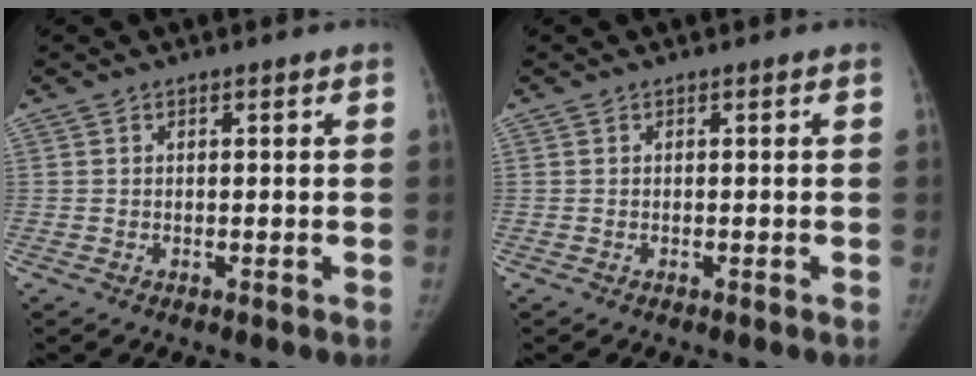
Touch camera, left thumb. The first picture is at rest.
{"total": 0.0}